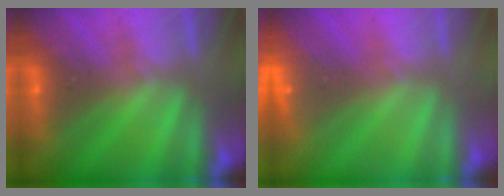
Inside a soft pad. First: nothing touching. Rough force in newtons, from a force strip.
{"total": 2.3}